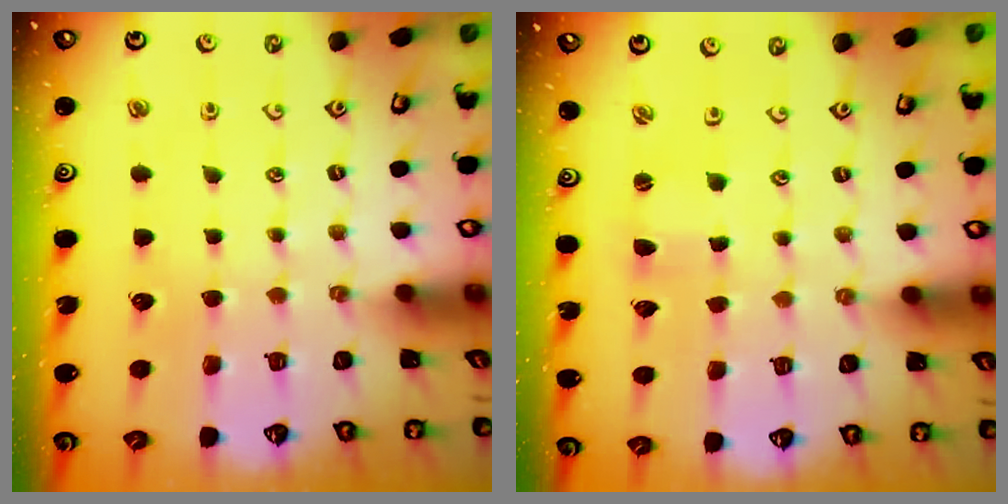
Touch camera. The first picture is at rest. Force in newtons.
{"total": 1.6, "press": 1.5, "slide": 0.3}